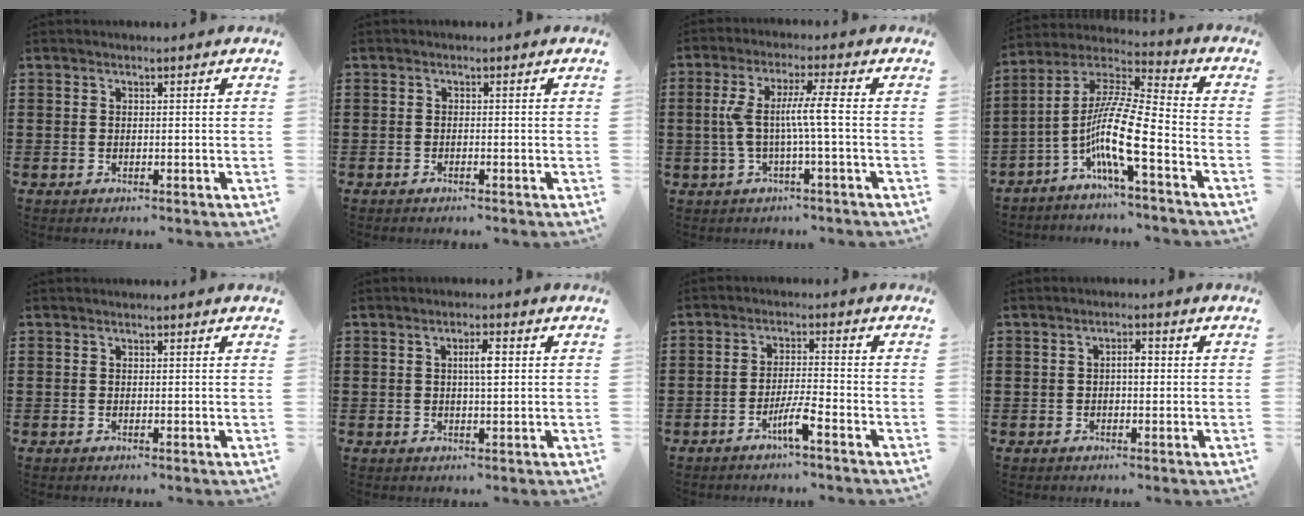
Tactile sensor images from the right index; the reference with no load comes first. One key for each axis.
{"total": 0.7, "fx": -0.5, "fy": -0.1, "fz": 0.4, "tx": -0.008, "ty": -0.003, "tz": -0.010}
{"total": 6.9, "fx": -0.6, "fy": -0.3, "fz": 6.9, "tx": -0.135, "ty": -0.005, "tz": -0.021}
{"total": 11.8, "fx": -5.2, "fy": 0.8, "fz": 10.6, "tx": -0.238, "ty": -0.028, "tz": -0.112}
{"total": 0.0}
{"total": 3.4, "fx": 0.6, "fy": 0.8, "fz": 3.2, "tx": -0.063, "ty": 0.005, "tz": 0.007}
{"total": 4.4, "fx": -2.8, "fy": -0.1, "fz": 3.3, "tx": -0.070, "ty": -0.009, "tz": -0.055}
{"total": 2.2, "fx": -0.1, "fy": 0.8, "fz": 2.1, "tx": -0.039, "ty": 0.003, "tz": -0.003}